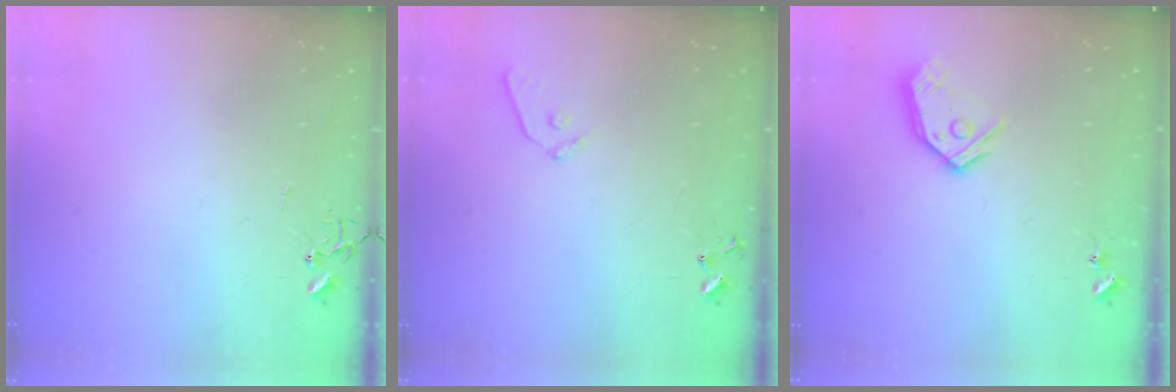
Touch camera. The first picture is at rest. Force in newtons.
{"total": 7.4, "press": 7.4, "slide": 0.6}
{"total": 12.2, "press": 12.1, "slide": 1.5}